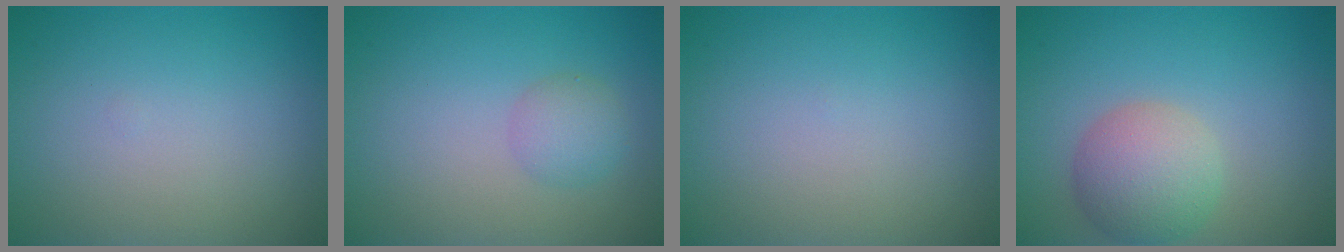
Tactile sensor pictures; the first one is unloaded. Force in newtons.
{"total": 2.0, "press": 2.0, "slide": 0.1}
{"total": 0.0}
{"total": 4.7, "press": 4.7, "slide": 0.1}